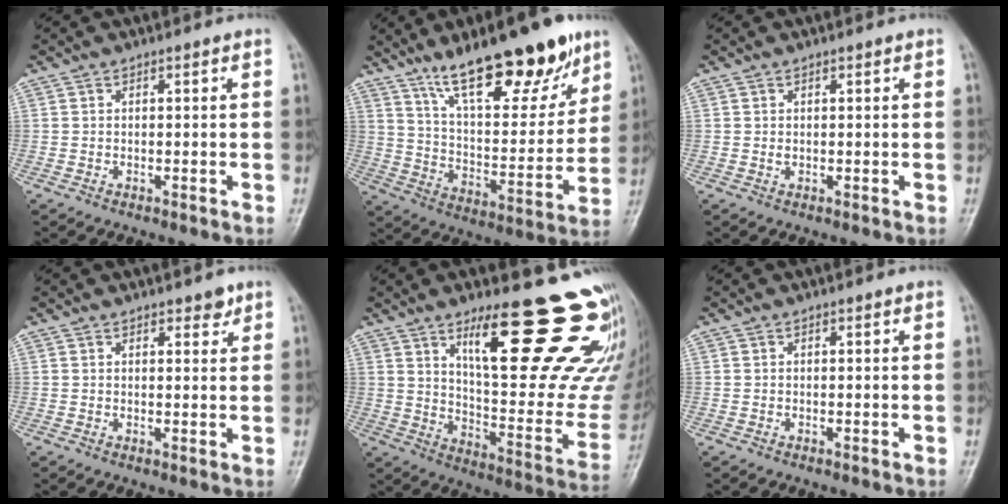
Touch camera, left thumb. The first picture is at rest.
{"total": 22.8, "force": [15.1, 7.4, 15.4], "torque": [-0.197, -0.068, 0.251]}
{"total": 0.8, "force": [0.4, 0.6, 0.5], "torque": [-0.002, -0.001, 0.006]}
{"total": 2.4, "force": [1.8, 1.2, 1.1], "torque": [0.000, -0.010, 0.024]}
{"total": 26.4, "force": [16.4, 6.6, 19.6], "torque": [-0.209, -0.105, 0.241]}
{"total": 0.0}